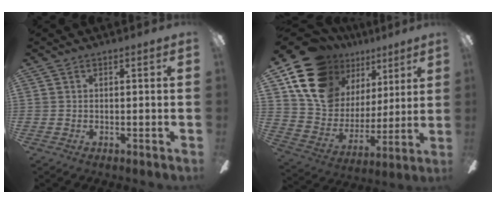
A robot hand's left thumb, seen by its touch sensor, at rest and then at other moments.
{"total": 17.8, "force": [11.8, 11.4, 6.8], "torque": [-0.140, -0.071, 0.224]}